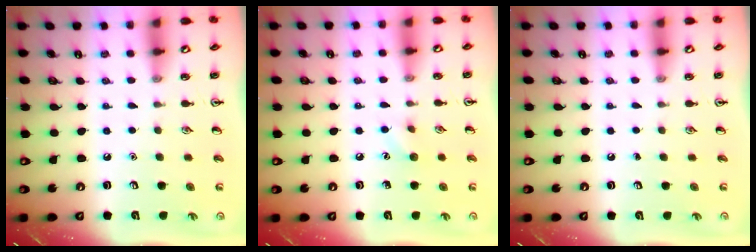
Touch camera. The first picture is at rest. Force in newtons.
{"total": 5.6, "press": 5.4, "slide": 1.6}
{"total": 0.0}